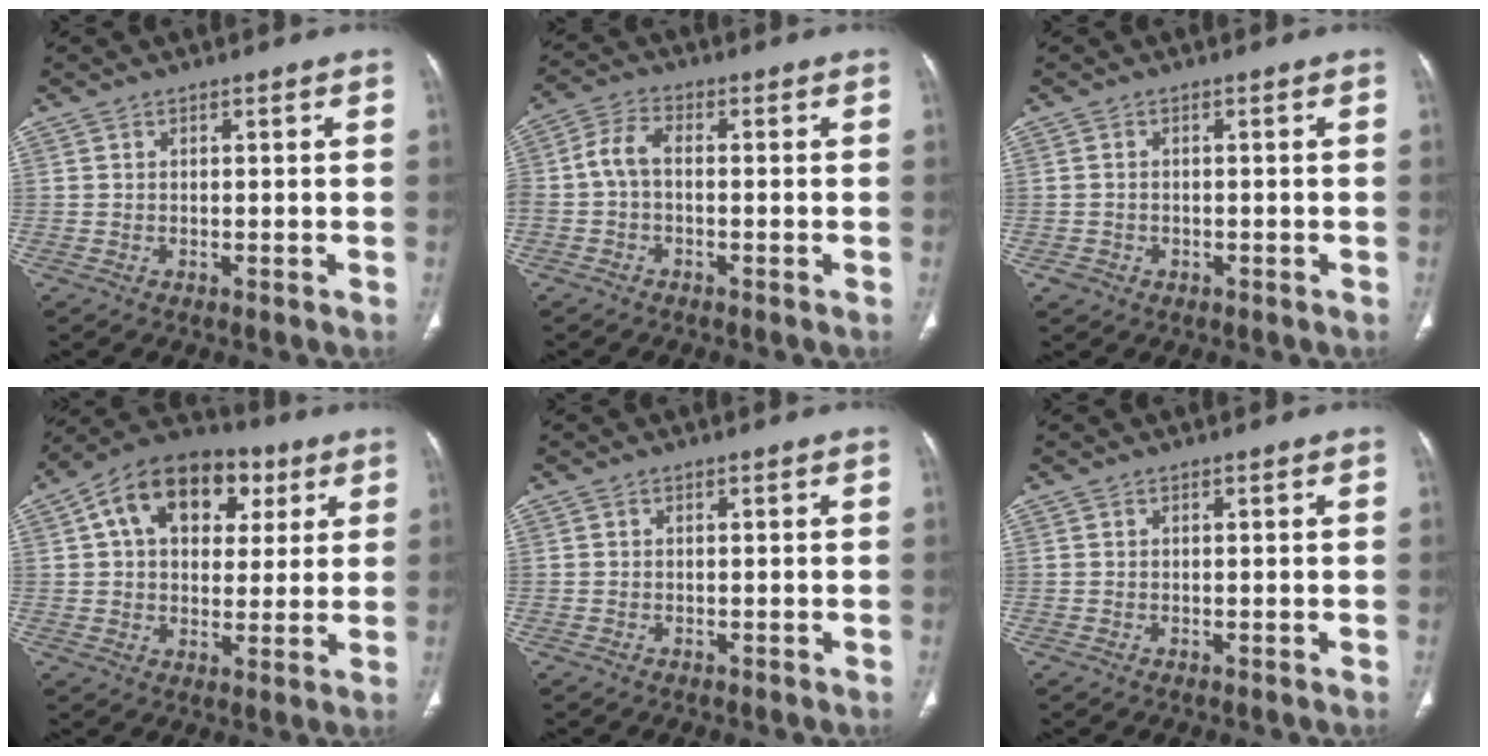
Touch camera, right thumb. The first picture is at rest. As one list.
[{"total": 5.3, "force": [-0.8, 2.7, 4.5], "torque": [-0.099, 0.018, -0.026]}, {"total": 1.7, "force": [-0.8, 1.4, 0.4], "torque": [-0.006, 0.009, -0.010]}, {"total": 17.7, "force": [6.0, 12.0, 11.5], "torque": [-0.146, 0.013, 0.086]}, {"total": 0.0}, {"total": 0.0}]